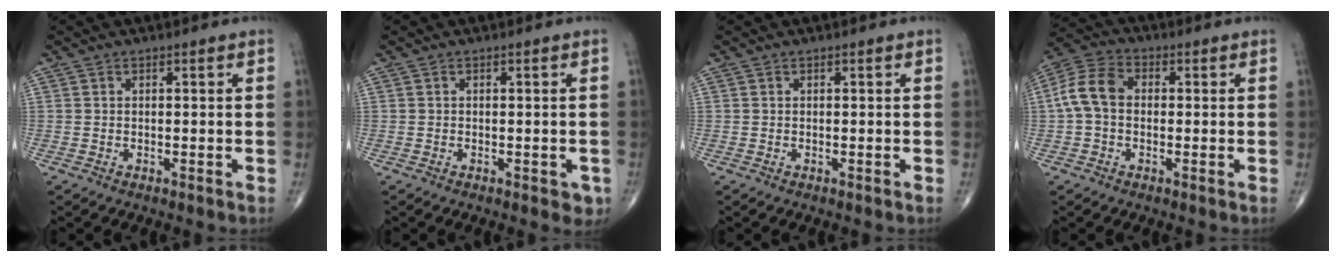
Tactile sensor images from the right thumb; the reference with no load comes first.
{"total": 2.1, "force": [-0.8, 1.2, 1.5], "torque": [0.001, 0.001, -0.011]}
{"total": 0.0}
{"total": 8.2, "force": [0.0, 5.8, 5.8], "torque": [-0.115, 0.028, -0.010]}